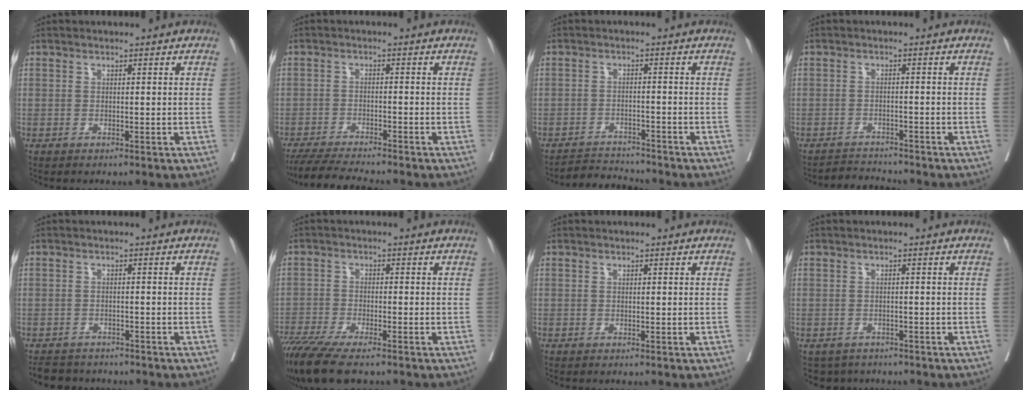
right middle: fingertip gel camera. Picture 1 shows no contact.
{"total": 7.4, "force": [-6.8, -0.1, 2.9], "torque": [-0.044, -0.021, -0.115]}
{"total": 4.1, "force": [-4.0, 0.0, -0.8], "torque": [0.015, -0.006, -0.067]}
{"total": 2.9, "force": [-2.8, -0.2, -0.9], "torque": [0.018, -0.011, -0.045]}
{"total": 5.4, "force": [-5.1, 1.8, 0.7], "torque": [-0.005, -0.004, -0.075]}
{"total": 10.1, "force": [-8.0, 1.6, 6.0], "torque": [-0.098, -0.023, -0.134]}
{"total": 0.0}
{"total": 3.7, "force": [-3.0, 2.2, 0.0], "torque": [0.007, 0.002, -0.045]}